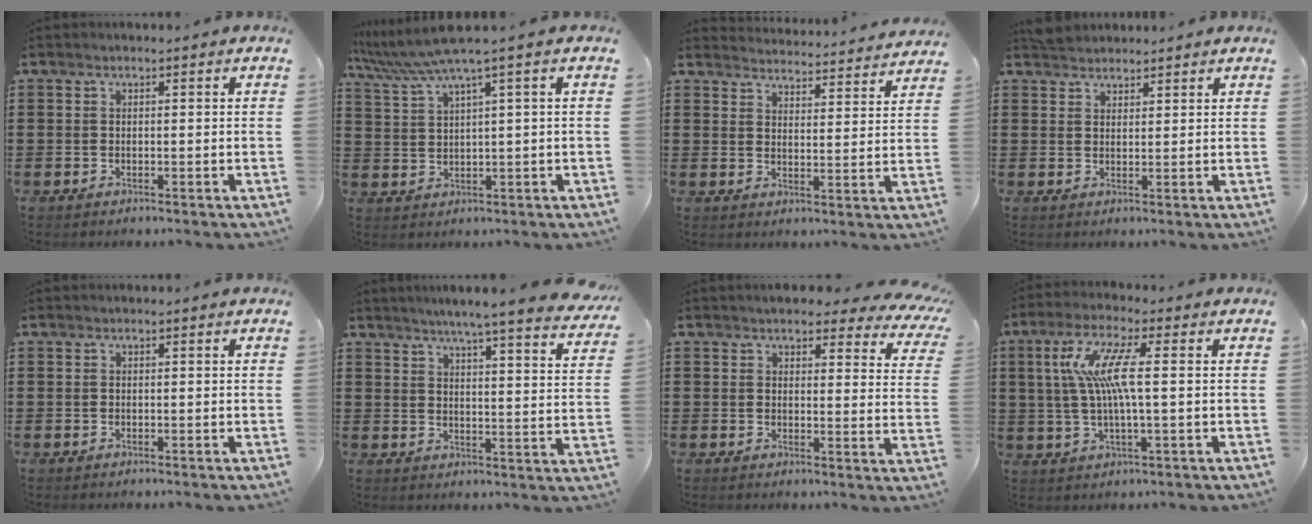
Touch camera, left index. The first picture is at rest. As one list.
[{"total": 4.9, "force": [2.9, -0.3, 4.0], "torque": [-0.094, -0.017, 0.046]}, {"total": 3.8, "force": [3.7, -0.4, -0.5], "torque": [0.002, -0.032, 0.062]}, {"total": 2.3, "force": [2.2, 0.5, -0.3], "torque": [-0.001, 0.003, 0.045]}, {"total": 0.0}, {"total": 5.3, "force": [4.7, -0.6, 2.3], "torque": [-0.056, -0.030, 0.077]}, {"total": 4.2, "force": [3.7, 1.4, 1.2], "torque": [-0.032, -0.011, 0.065]}, {"total": 8.4, "force": [1.2, 1.3, 8.2], "torque": [-0.179, -0.005, 0.009]}]